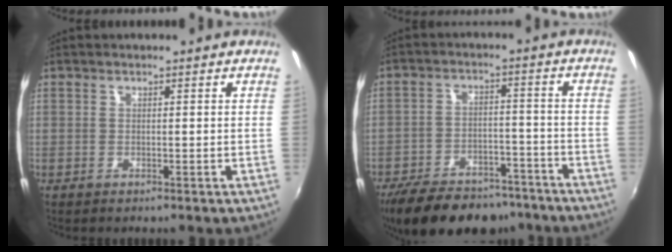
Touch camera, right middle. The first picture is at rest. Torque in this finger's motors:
{"motor_torque": [1.14, -1.00, 0.31, 0.09]}